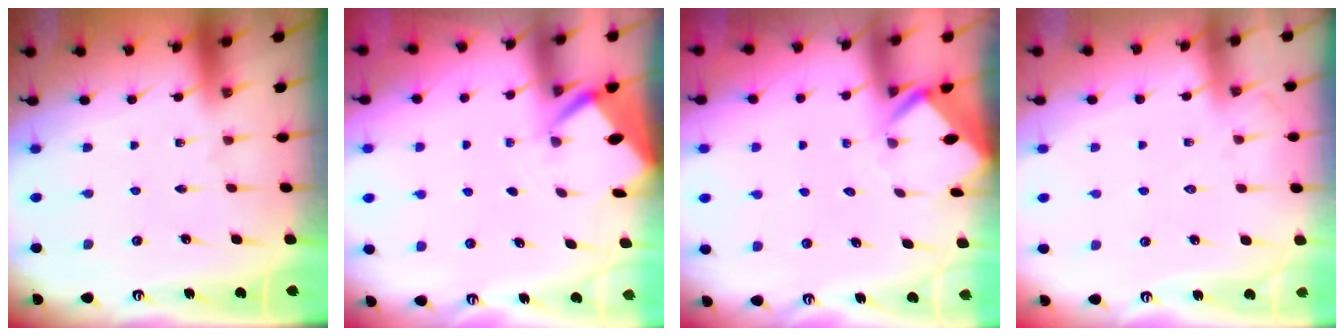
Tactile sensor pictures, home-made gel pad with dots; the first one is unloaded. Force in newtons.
{"total": 2.5, "press": 2.5, "slide": 0.3}
{"total": 2.3, "press": 2.3, "slide": 0.2}
{"total": 4.4, "press": 4.4, "slide": 0.5}